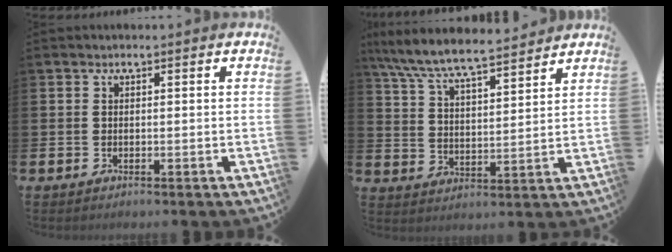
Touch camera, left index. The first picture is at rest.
{"total": 7.7, "force": [7.3, 0.4, 2.6], "torque": [-0.082, -0.044, 0.128]}